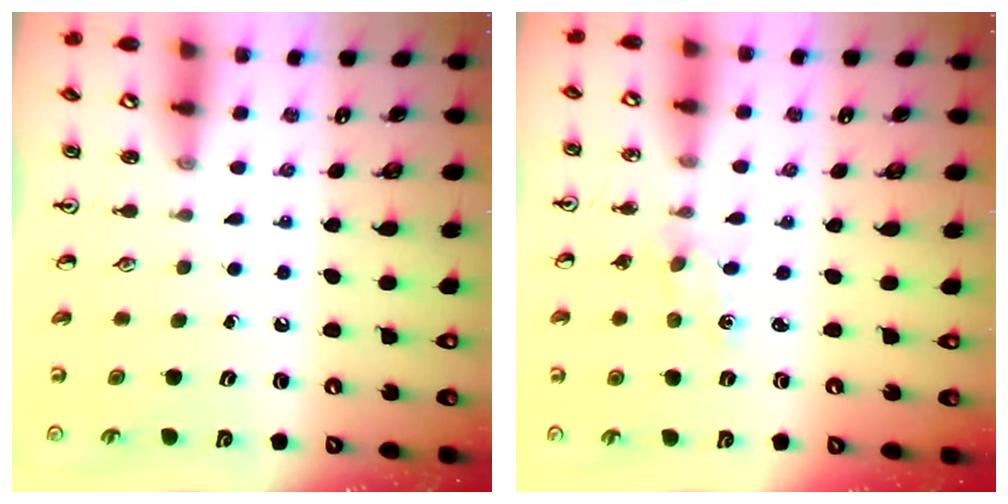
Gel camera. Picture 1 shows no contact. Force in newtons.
{"total": 0.7, "press": 0.7, "slide": 0.1}